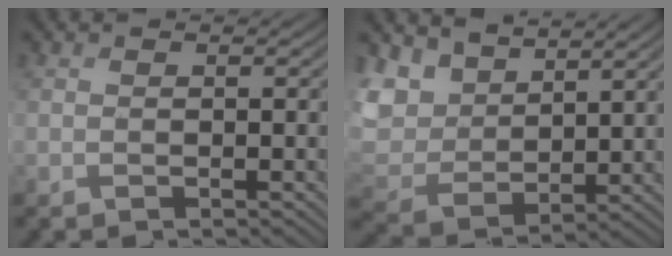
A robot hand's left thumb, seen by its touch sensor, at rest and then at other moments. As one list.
[{"total": 8.8, "force": [5.6, 5.4, 3.9], "torque": [-0.127, 0.003, 0.102]}]